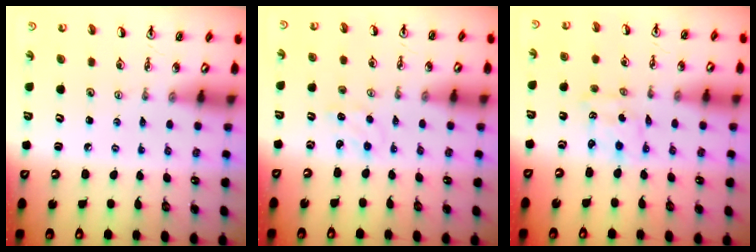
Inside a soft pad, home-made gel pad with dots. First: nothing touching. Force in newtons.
{"total": 2.3, "press": 2.3, "slide": 0.2}
{"total": 0.9, "press": 0.9, "slide": 0.1}